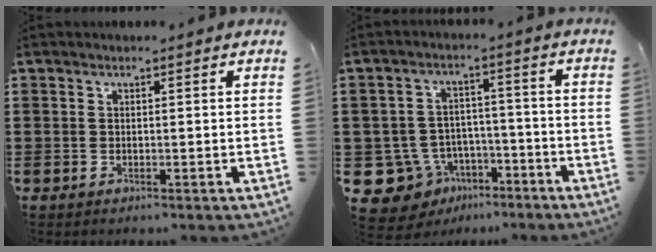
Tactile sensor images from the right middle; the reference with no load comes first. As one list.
[{"total": 8.0, "force": [-5.2, 5.8, 2.0], "torque": [-0.073, 0.019, -0.100]}]